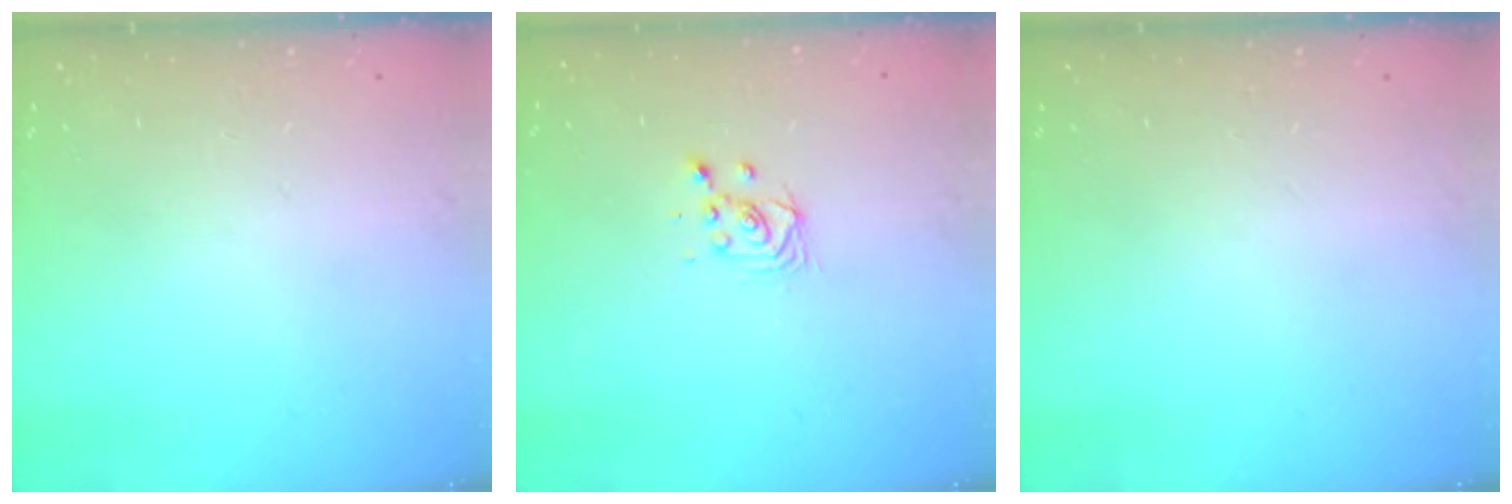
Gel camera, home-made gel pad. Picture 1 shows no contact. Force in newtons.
{"total": 3.3, "press": 3.2, "slide": 0.6}
{"total": 0.0}